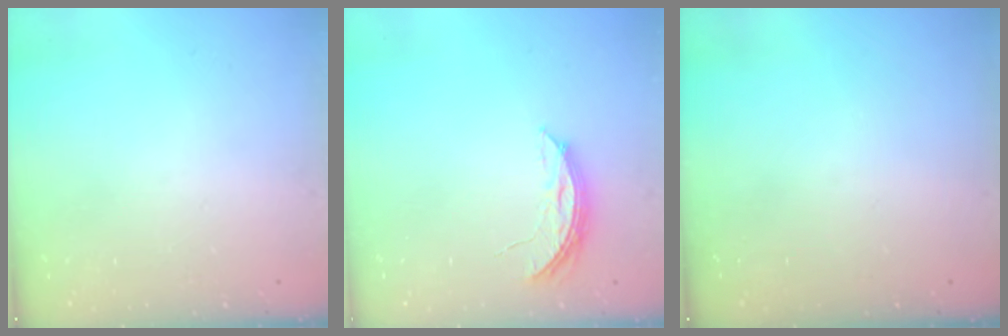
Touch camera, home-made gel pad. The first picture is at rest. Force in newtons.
{"total": 5.9, "press": 5.9, "slide": 0.4}
{"total": 0.0}